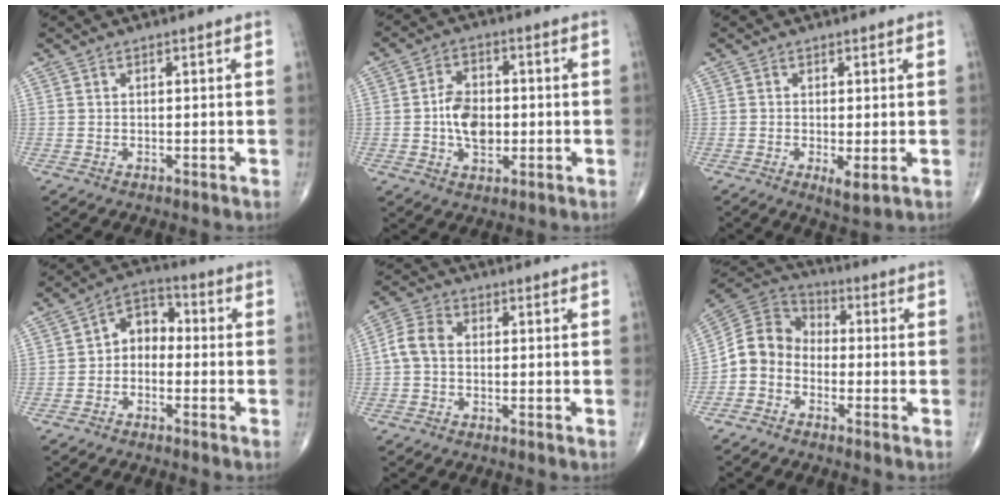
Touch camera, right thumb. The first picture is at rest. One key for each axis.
{"total": 8.0, "fx": -0.7, "fy": 5.3, "fz": 5.9, "tx": -0.087, "ty": 0.008, "tz": -0.015}
{"total": 3.0, "fx": -0.6, "fy": 0.9, "fz": 2.8, "tx": -0.051, "ty": -0.012, "tz": -0.010}
{"total": 6.4, "fx": -1.0, "fy": 4.7, "fz": 4.1, "tx": -0.040, "ty": 0.032, "tz": -0.037}
{"total": 5.3, "fx": -0.2, "fy": 3.9, "fz": 3.6, "tx": -0.069, "ty": 0.016, "tz": -0.015}
{"total": 8.2, "fx": -2.9, "fy": 6.7, "fz": 3.6, "tx": -0.057, "ty": 0.051, "tz": -0.073}